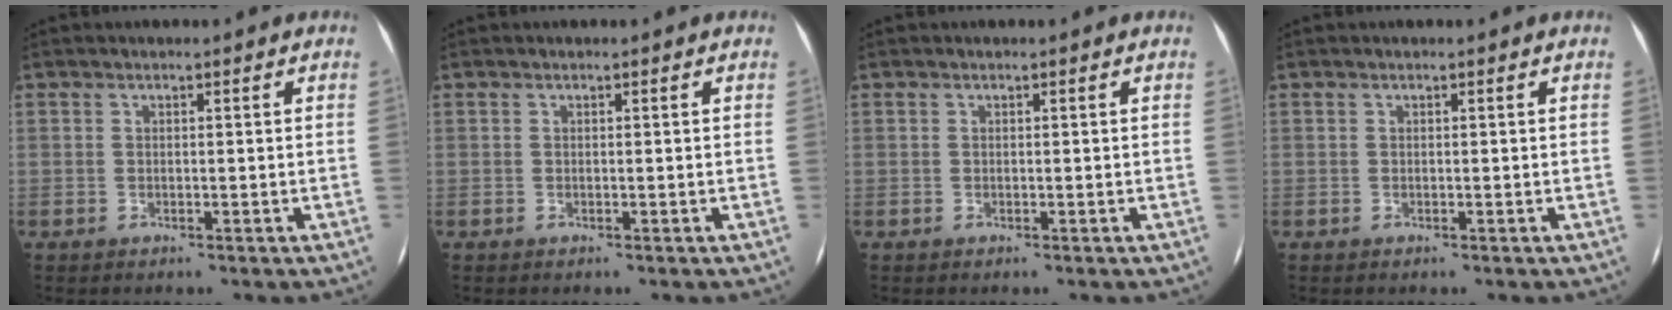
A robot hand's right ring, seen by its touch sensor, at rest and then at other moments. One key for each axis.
{"total": 0.0}
{"total": 0.0}
{"total": 0.0}